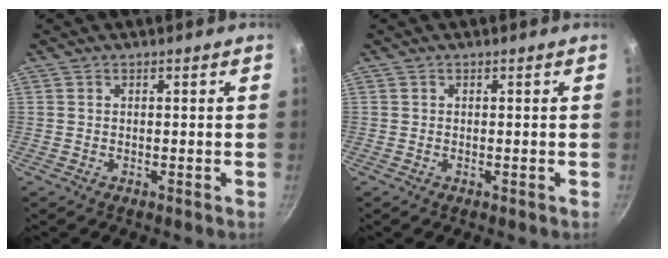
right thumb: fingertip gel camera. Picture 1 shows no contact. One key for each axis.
{"total": 0.0}